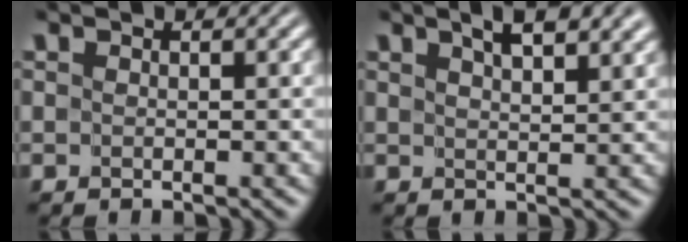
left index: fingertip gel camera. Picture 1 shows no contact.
{"total": 5.4, "force": [3.7, 1.8, 3.5], "torque": [-0.027, 0.019, 0.036]}